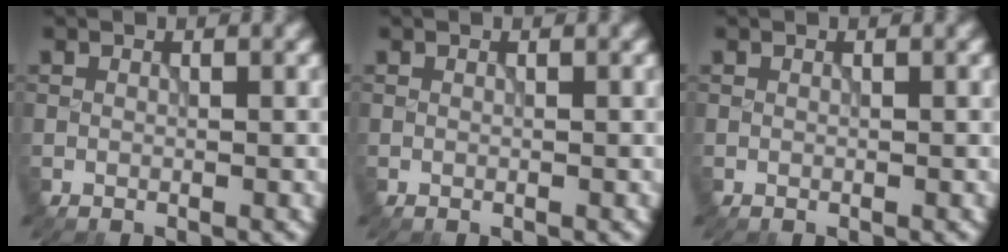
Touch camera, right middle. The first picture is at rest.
{"total": 0.0}
{"total": 0.0}